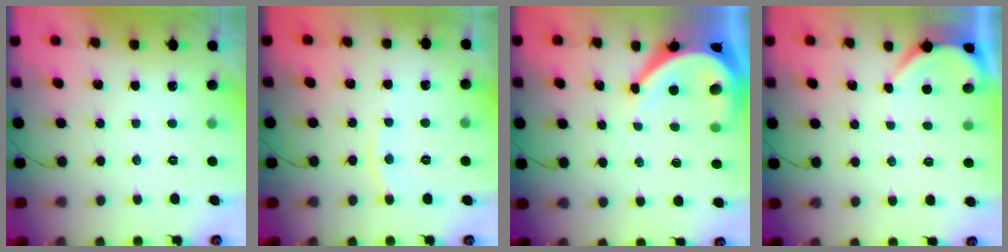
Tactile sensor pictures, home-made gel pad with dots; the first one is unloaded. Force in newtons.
{"total": 4.5, "press": 4.4, "slide": 0.5}
{"total": 9.3, "press": 9.2, "slide": 1.2}
{"total": 2.7, "press": 2.7, "slide": 0.3}